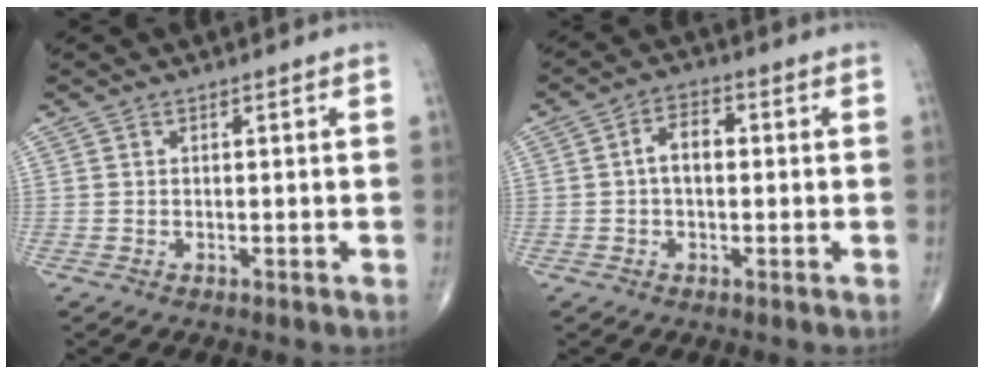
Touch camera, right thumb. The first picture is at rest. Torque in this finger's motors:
{"motor_torque": [0.49, 1.61, 0.29, -0.35, 0.07]}